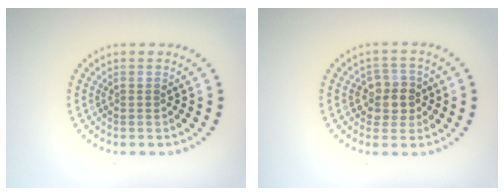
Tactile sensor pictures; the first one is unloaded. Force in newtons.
{"total": 2.8, "press": 2.6, "slide": 1.2}